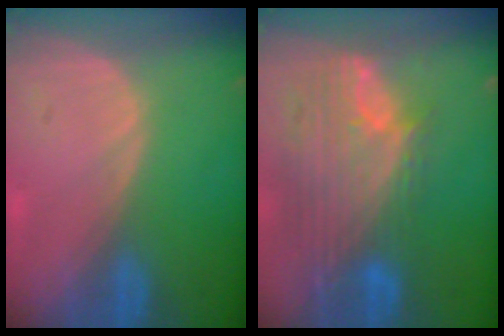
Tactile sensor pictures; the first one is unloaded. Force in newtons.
{"total": 11.9, "press": 10.0, "slide": 6.4}